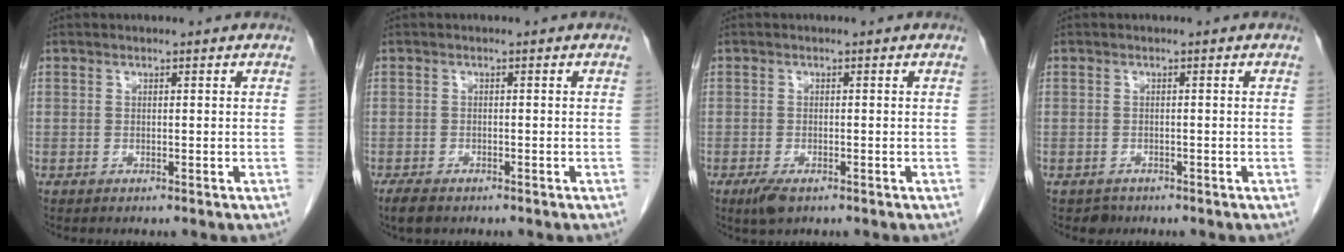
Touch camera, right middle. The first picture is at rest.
{"total": 2.8, "force": [-2.1, 1.1, 1.5], "torque": [-0.029, -0.005, -0.031]}
{"total": 2.8, "force": [-1.7, 1.0, 2.0], "torque": [-0.044, -0.005, -0.026]}
{"total": 1.3, "force": [-1.0, 0.9, 0.0], "torque": [-0.002, 0.003, -0.014]}